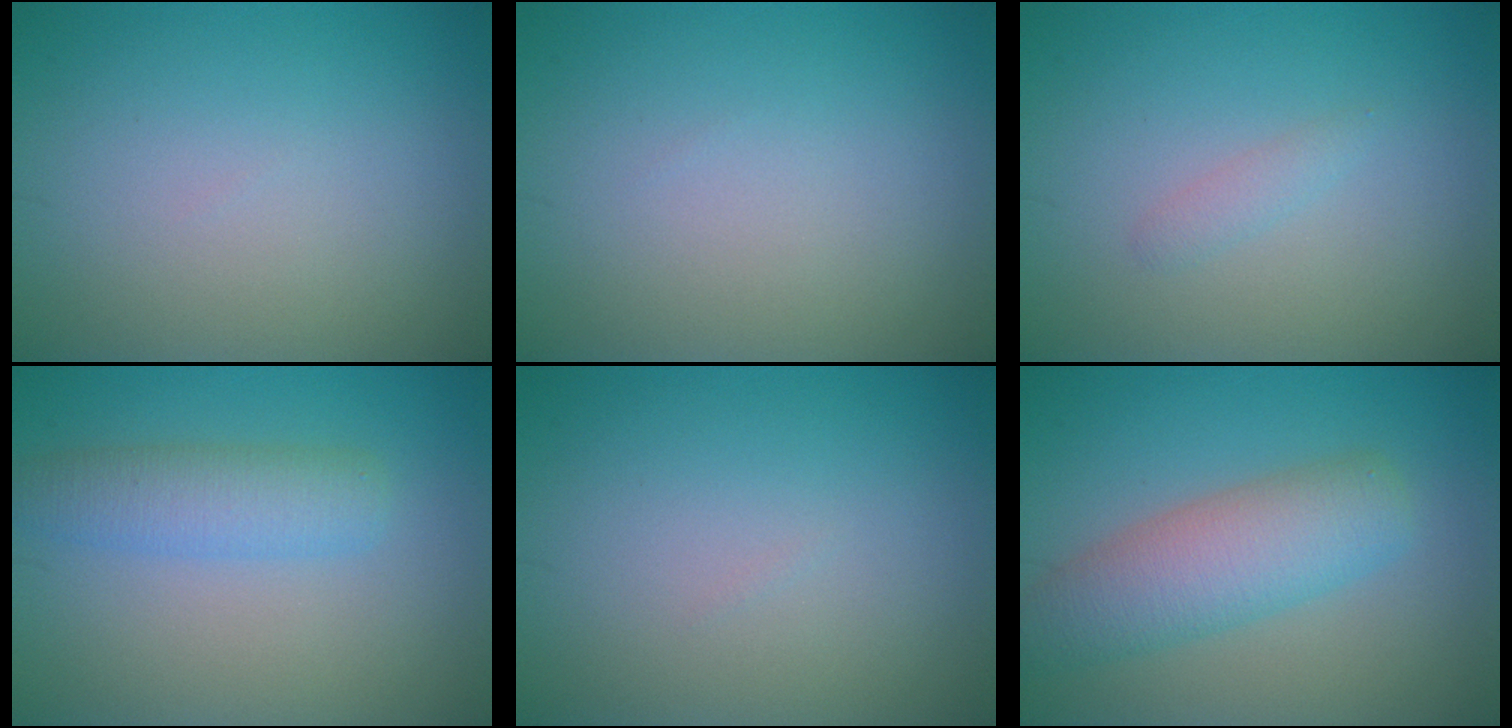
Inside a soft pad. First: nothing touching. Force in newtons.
{"total": 0.0}
{"total": 0.9, "press": 0.9, "slide": 0.0}
{"total": 3.5, "press": 3.5, "slide": 0.2}
{"total": 0.0}
{"total": 5.6, "press": 5.6, "slide": 0.4}